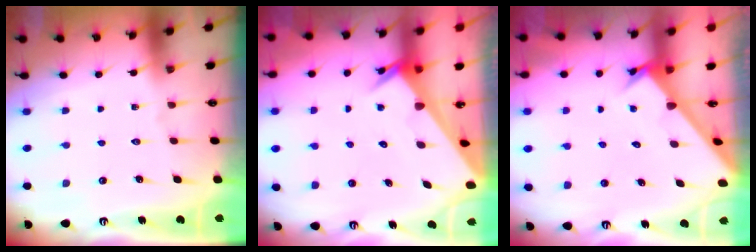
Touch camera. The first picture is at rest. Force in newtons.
{"total": 3.1, "press": 3.1, "slide": 0.2}
{"total": 2.4, "press": 2.4, "slide": 0.1}